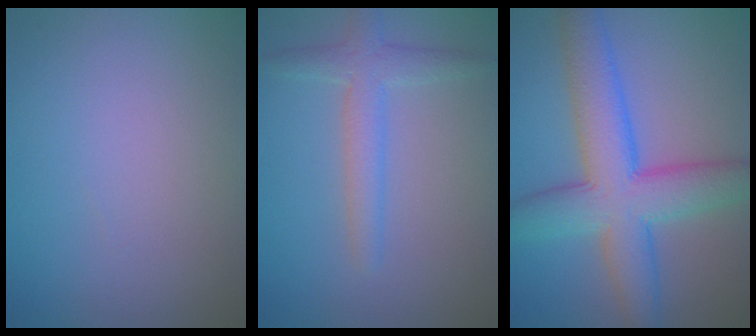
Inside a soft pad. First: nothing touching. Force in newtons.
{"total": 2.8, "press": 2.8, "slide": 0.2}
{"total": 8.2, "press": 8.2, "slide": 0.2}